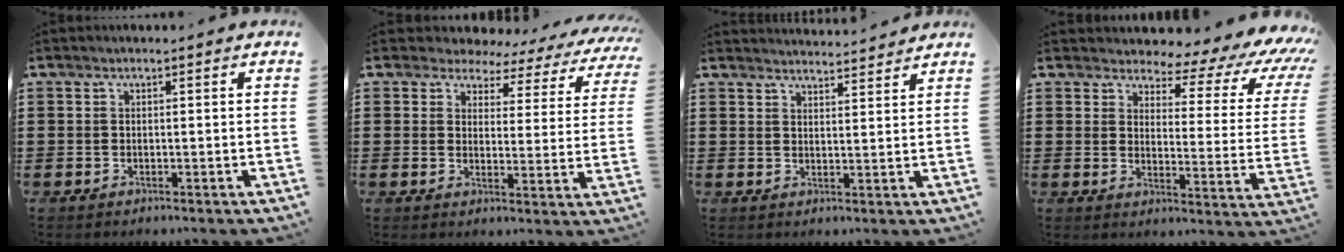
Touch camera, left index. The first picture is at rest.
{"total": 3.4, "force": [3.0, 1.4, 0.8], "torque": [-0.036, -0.016, 0.047]}
{"total": 2.9, "force": [2.9, -0.2, -0.1], "torque": [-0.007, -0.013, 0.054]}
{"total": 4.2, "force": [2.9, 2.0, 2.4], "torque": [-0.050, -0.025, 0.041]}